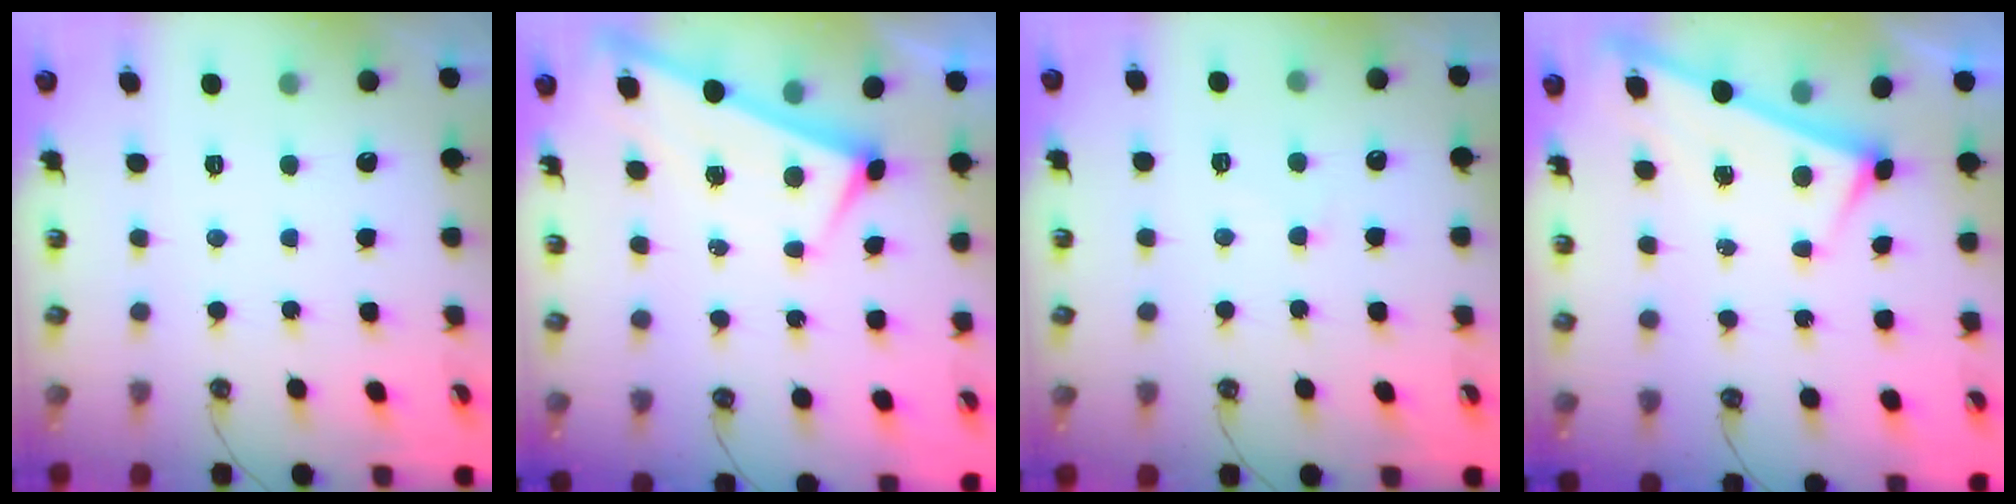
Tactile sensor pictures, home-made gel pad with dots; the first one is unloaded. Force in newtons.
{"total": 1.8, "press": 1.8, "slide": 0.1}
{"total": 2.1, "press": 2.1, "slide": 0.6}
{"total": 3.1, "press": 3.1, "slide": 0.2}